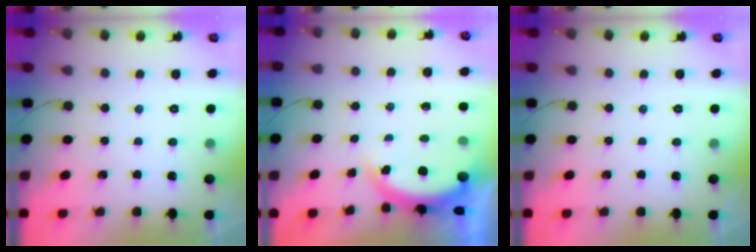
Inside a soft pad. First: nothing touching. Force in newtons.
{"total": 5.0, "press": 4.8, "slide": 1.2}
{"total": 0.0}